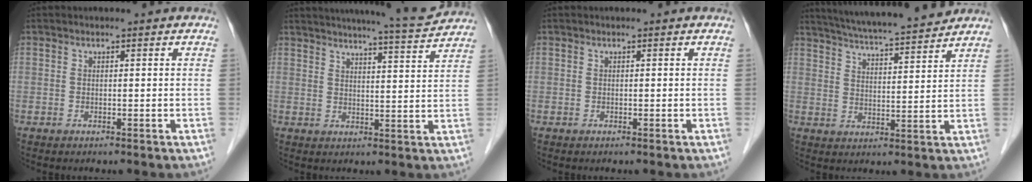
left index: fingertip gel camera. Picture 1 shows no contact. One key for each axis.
{"total": 12.4, "fx": 11.7, "fy": -0.5, "fz": 4.1, "tx": -0.066, "ty": -0.013, "tz": 0.148}
{"total": 0.0}
{"total": 14.9, "fx": 13.6, "fy": 0.5, "fz": 6.1, "tx": -0.109, "ty": 0.014, "tz": 0.204}